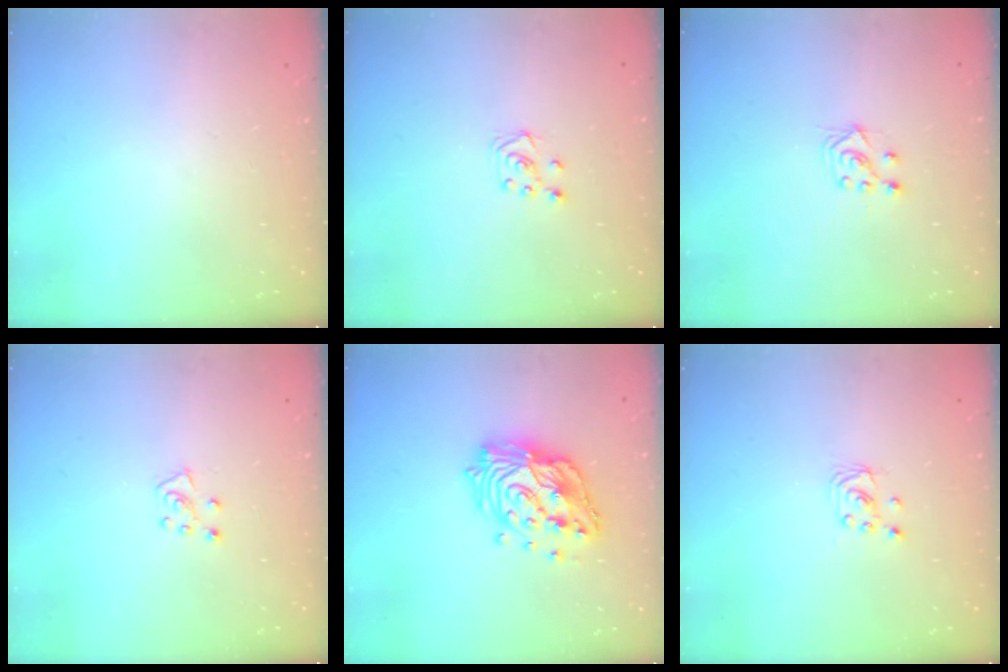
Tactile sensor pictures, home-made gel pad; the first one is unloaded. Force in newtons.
{"total": 5.1, "press": 5.1, "slide": 0.5}
{"total": 5.7, "press": 5.7, "slide": 0.8}
{"total": 5.3, "press": 5.3, "slide": 0.4}
{"total": 18.2, "press": 18.1, "slide": 1.5}
{"total": 2.0, "press": 2.0, "slide": 0.2}